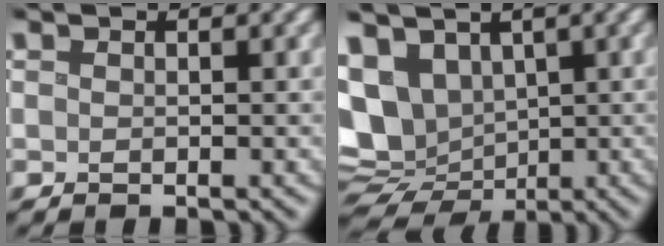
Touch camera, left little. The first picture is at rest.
{"total": 9.7, "force": [0.5, 8.1, 5.4], "torque": [-0.113, -0.014, 0.019]}